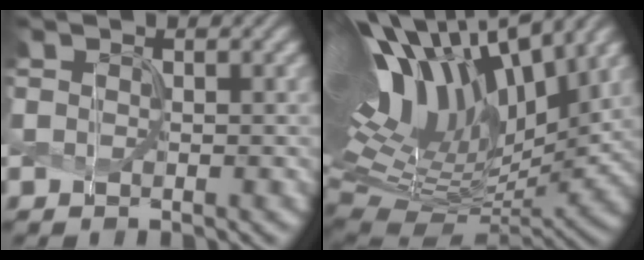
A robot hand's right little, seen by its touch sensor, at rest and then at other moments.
{"total": 15.8, "force": [6.4, 7.7, 12.3], "torque": [-0.264, 0.033, 0.115]}